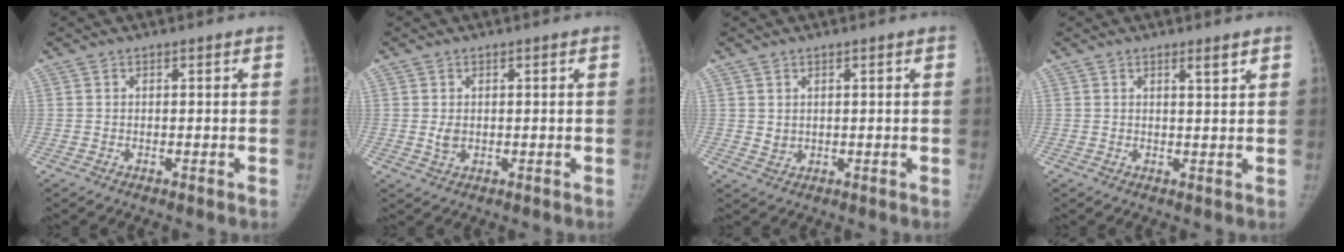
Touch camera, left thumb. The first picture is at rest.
{"total": 1.9, "force": [0.2, 1.4, 1.3], "torque": [-0.015, -0.004, 0.008]}
{"total": 1.8, "force": [0.9, 1.2, 0.9], "torque": [-0.007, -0.008, 0.022]}
{"total": 2.2, "force": [1.5, 0.3, 1.6], "torque": [-0.021, -0.011, 0.024]}